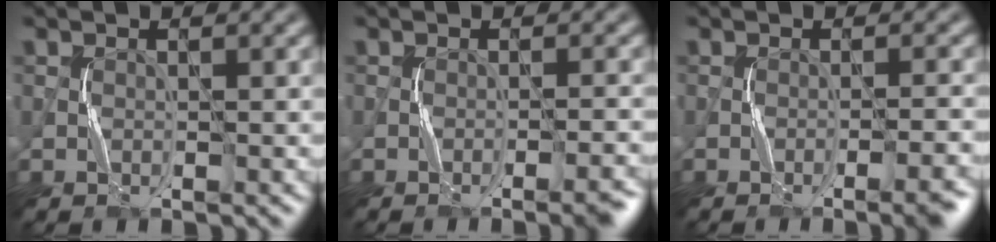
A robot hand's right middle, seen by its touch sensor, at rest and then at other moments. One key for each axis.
{"total": 2.0, "fx": -1.1, "fy": 0.2, "fz": 1.7, "tx": -0.019, "ty": 0.009, "tz": -0.019}
{"total": 3.1, "fx": -1.5, "fy": 0.4, "fz": 2.7, "tx": -0.028, "ty": 0.008, "tz": -0.023}